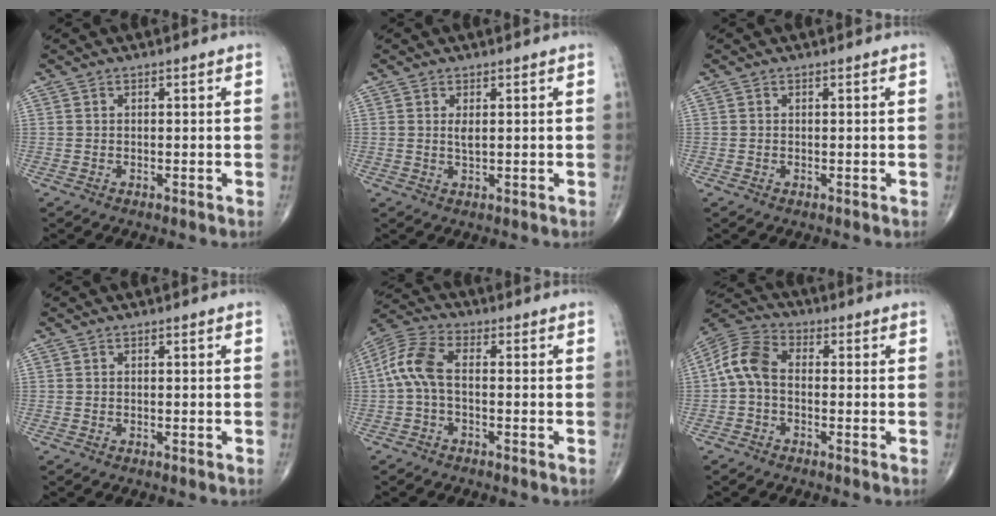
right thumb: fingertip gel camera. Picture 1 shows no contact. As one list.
[{"total": 1.6, "force": [0.4, 0.5, 1.5], "torque": [-0.029, -0.005, 0.012]}, {"total": 0.0}, {"total": 0.0}, {"total": 7.6, "force": [-0.6, 3.7, 6.7], "torque": [-0.154, 0.026, -0.021]}, {"total": 7.7, "force": [-0.7, 4.9, 5.8], "torque": [-0.113, 0.026, -0.031]}]